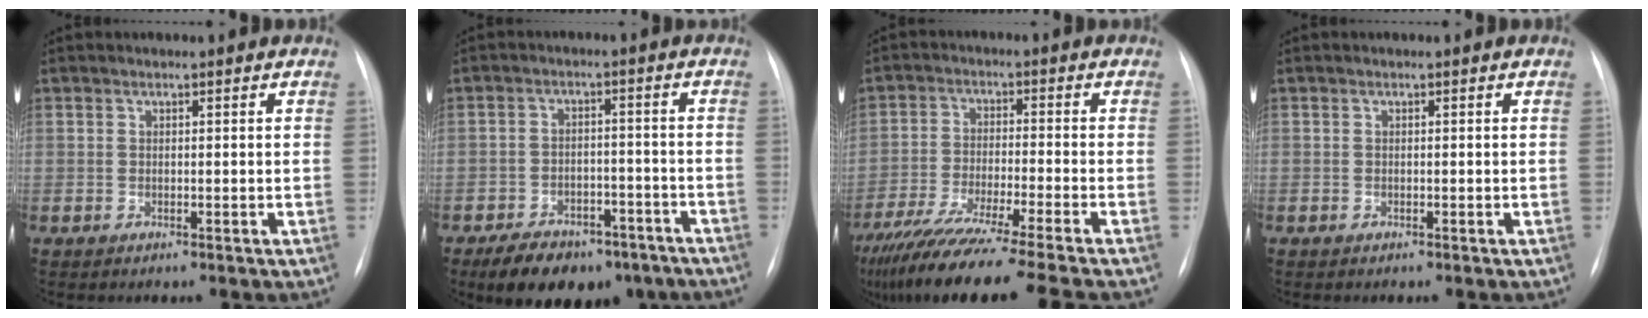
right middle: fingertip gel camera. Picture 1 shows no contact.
{"total": 13.1, "force": [-9.5, 6.5, 6.2], "torque": [-0.088, 0.010, -0.138]}
{"total": 18.9, "force": [-15.6, -1.0, 10.7], "torque": [-0.179, -0.053, -0.256]}
{"total": 0.0}